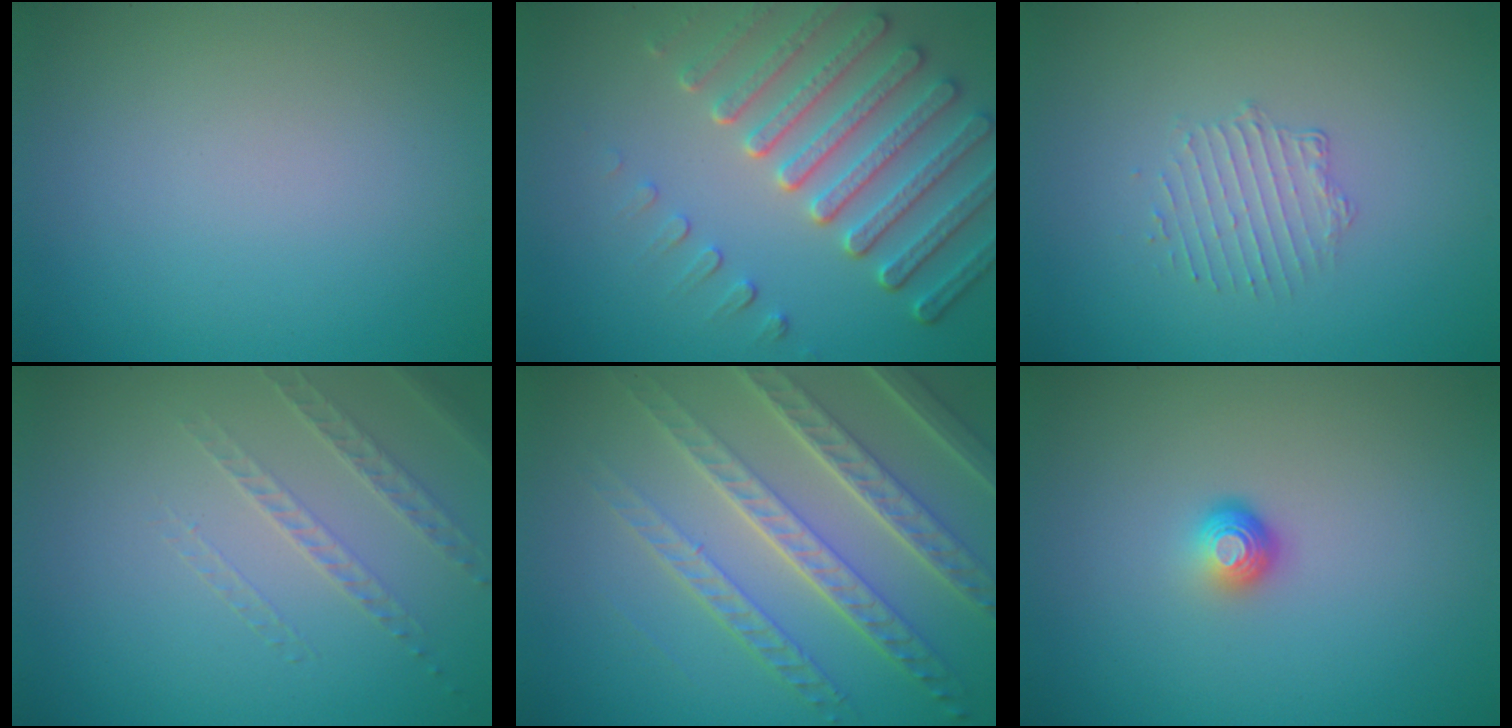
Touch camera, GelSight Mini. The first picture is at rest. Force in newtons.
{"total": 6.2, "press": 5.1, "slide": 3.5}
{"total": 1.6, "press": 0.9, "slide": 1.3}
{"total": 1.4, "press": 1.0, "slide": 0.9}
{"total": 7.2, "press": 5.2, "slide": 5.0}
{"total": 1.6, "press": 1.0, "slide": 1.3}